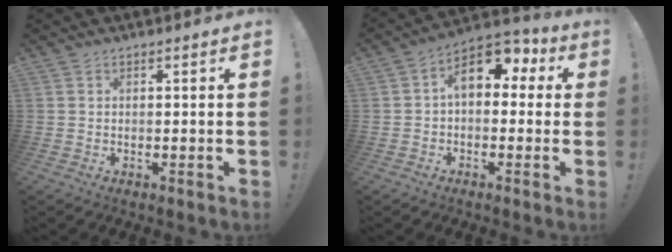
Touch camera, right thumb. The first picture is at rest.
{"total": 11.0, "force": [3.9, 6.2, 8.2], "torque": [-0.124, -0.004, 0.076]}